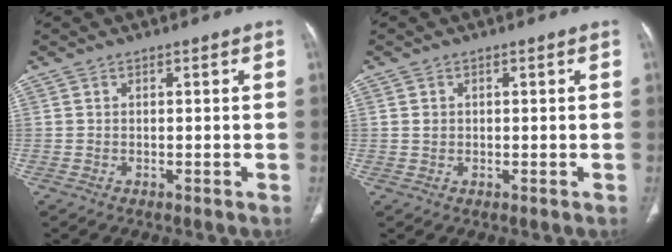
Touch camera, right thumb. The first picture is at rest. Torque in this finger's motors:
{"motor_torque": [-0.29, 0.01, 0.05, 0.50, -0.03]}